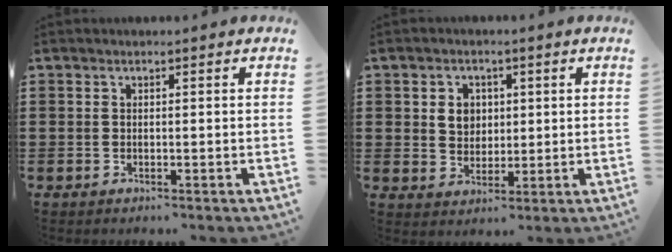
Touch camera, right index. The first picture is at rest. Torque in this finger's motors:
{"motor_torque": [0.09, 0.06, 0.11, 0.06]}